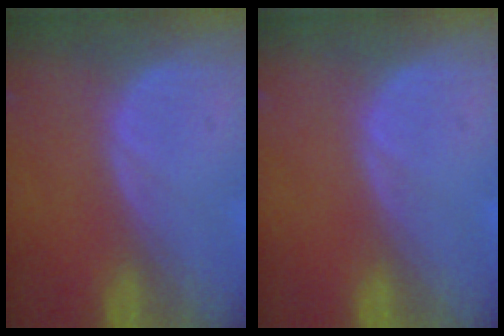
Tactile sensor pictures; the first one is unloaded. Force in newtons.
{"total": 0.0}